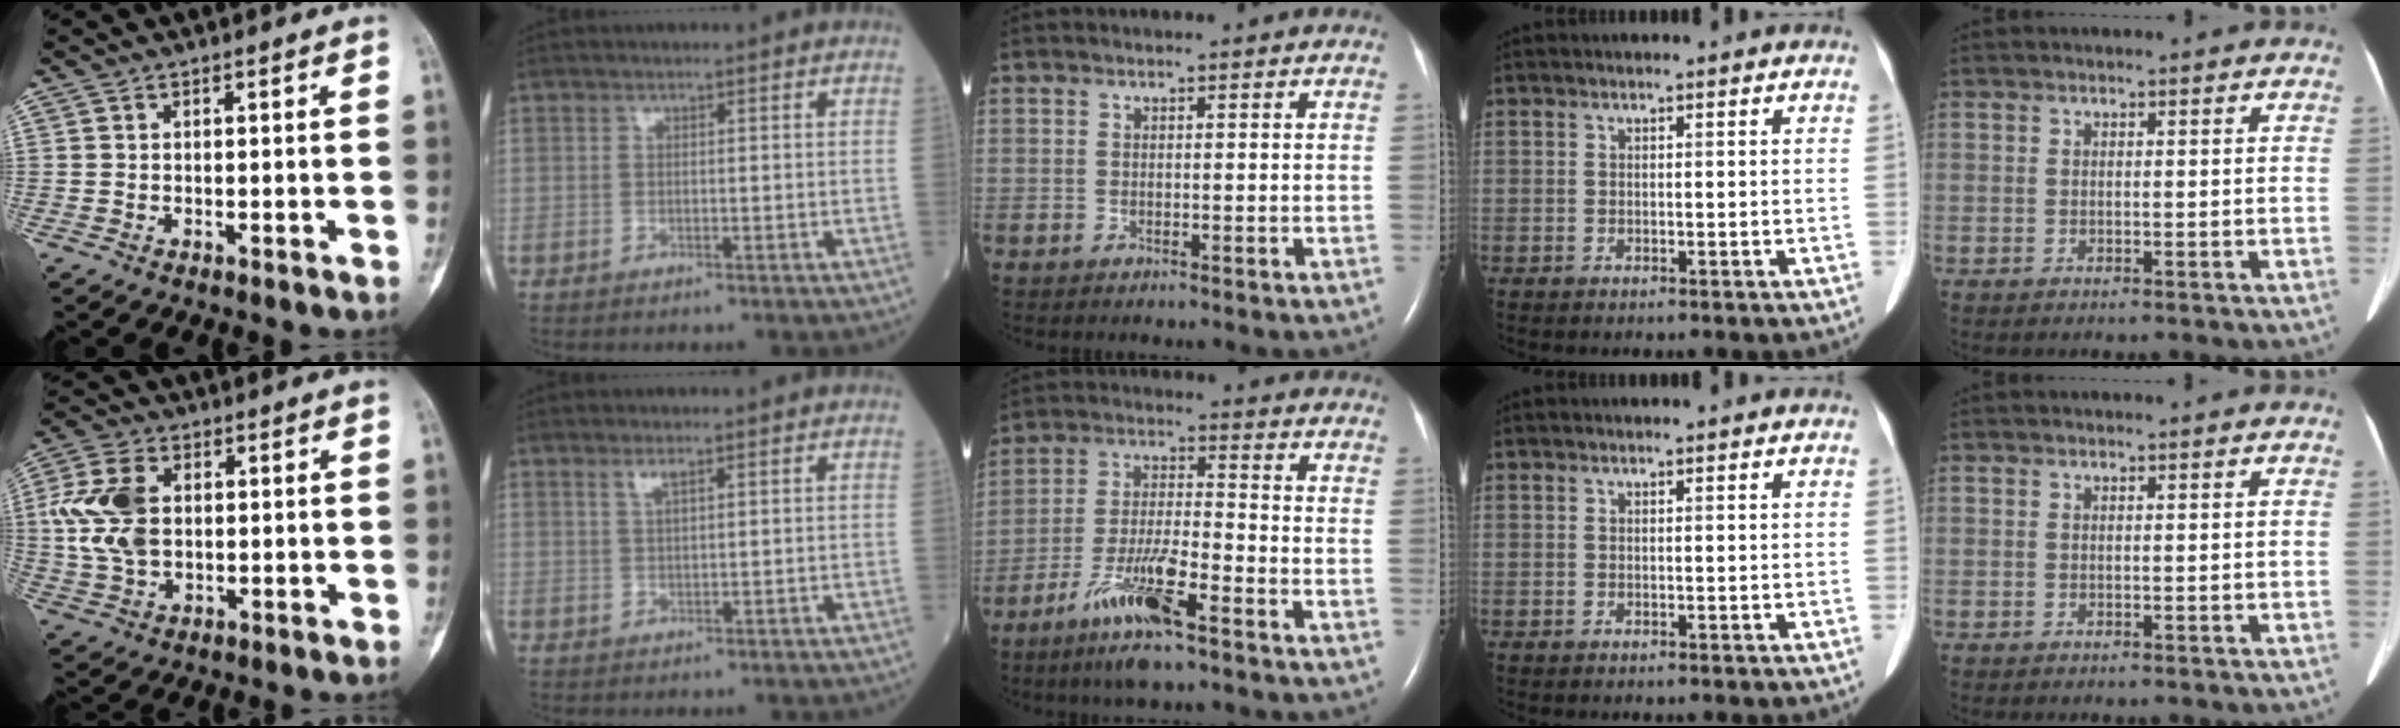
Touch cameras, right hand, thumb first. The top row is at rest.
{"thumb": {"total": 11.6, "force": [1.2, 7.8, 8.6], "torque": [-0.179, 0.007, 0.027]}, "index": {"total": 1.9, "force": [1.2, 0.3, 1.5], "torque": [-0.032, 0.001, 0.026]}, "middle": {"total": 11.5, "force": [-7.1, 1.3, 8.9], "torque": [-0.177, -0.022, -0.130]}}